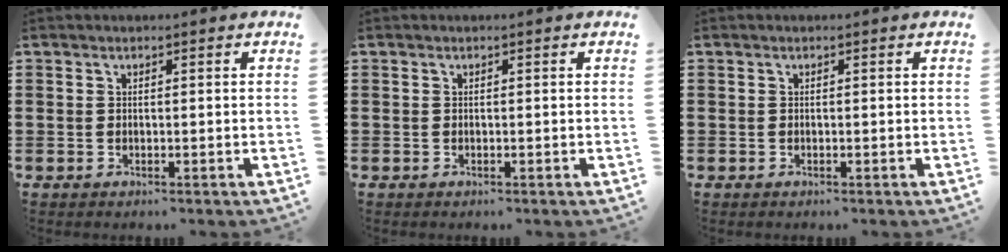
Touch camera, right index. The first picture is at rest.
{"total": 0.0}
{"total": 0.0}